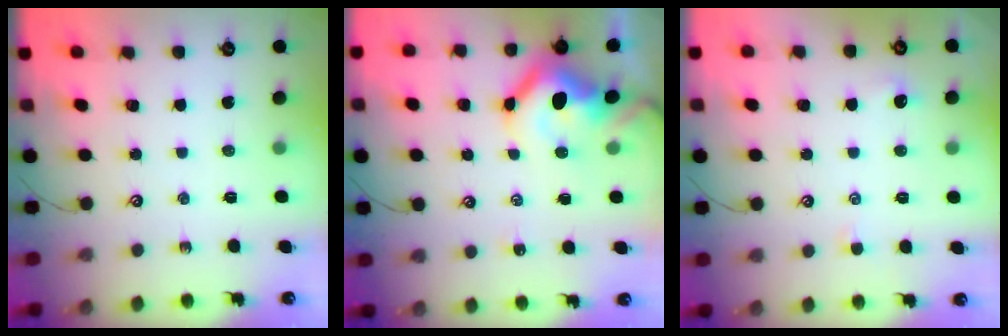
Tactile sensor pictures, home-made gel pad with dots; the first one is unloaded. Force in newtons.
{"total": 13.2, "press": 13.1, "slide": 1.7}
{"total": 1.9, "press": 1.8, "slide": 0.4}